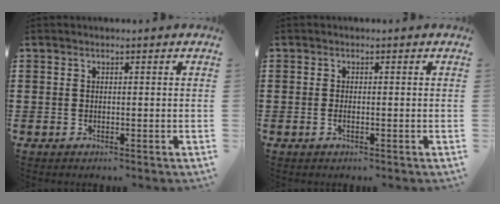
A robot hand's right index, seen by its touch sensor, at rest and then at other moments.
{"total": 0.6, "force": [-0.3, 0.1, 0.5], "torque": [-0.009, -0.003, -0.005]}